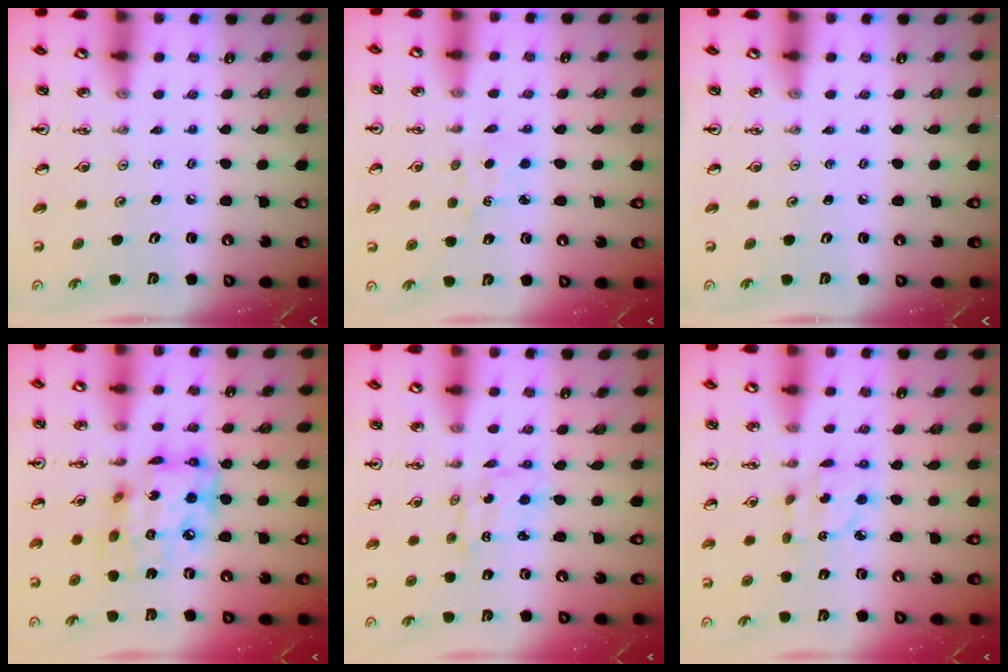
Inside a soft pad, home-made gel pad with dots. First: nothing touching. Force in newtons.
{"total": 2.3, "press": 2.3, "slide": 0.3}
{"total": 0.0}
{"total": 16.0, "press": 15.9, "slide": 1.8}
{"total": 1.4, "press": 1.4, "slide": 0.2}
{"total": 4.6, "press": 4.6, "slide": 0.1}